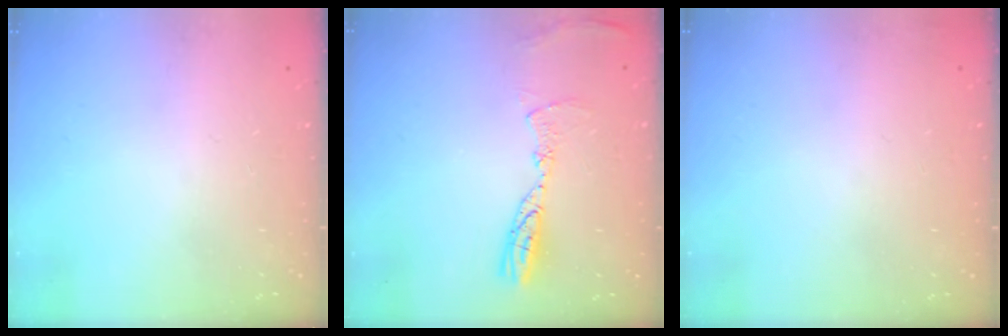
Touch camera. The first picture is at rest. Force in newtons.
{"total": 9.3, "press": 9.3, "slide": 0.9}
{"total": 2.8, "press": 2.2, "slide": 1.7}